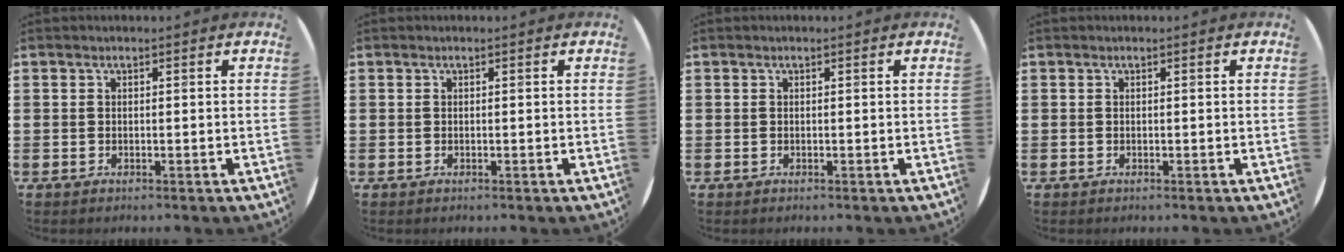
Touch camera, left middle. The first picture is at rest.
{"total": 0.0}
{"total": 0.0}
{"total": 0.0}